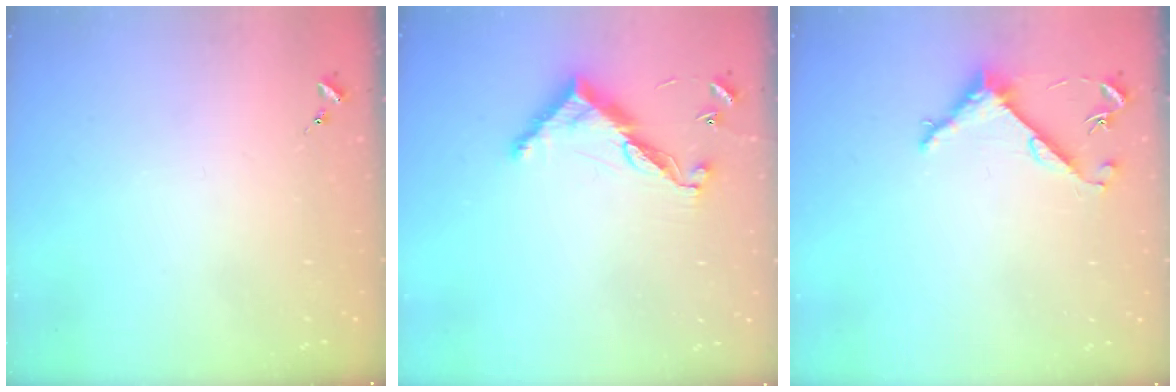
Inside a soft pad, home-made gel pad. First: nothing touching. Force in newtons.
{"total": 10.9, "press": 10.9, "slide": 0.4}
{"total": 5.6, "press": 5.6, "slide": 0.2}